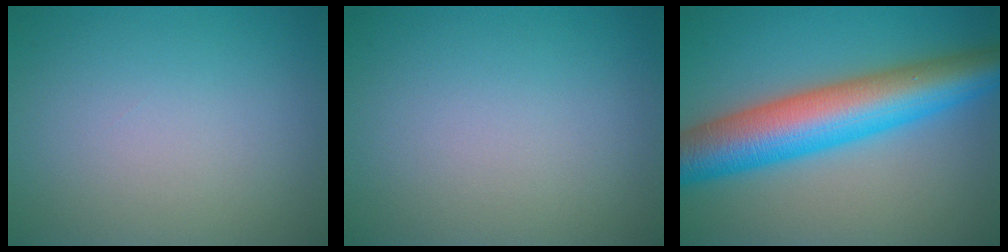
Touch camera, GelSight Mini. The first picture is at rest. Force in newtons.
{"total": 0.0}
{"total": 10.7, "press": 10.7, "slide": 0.1}